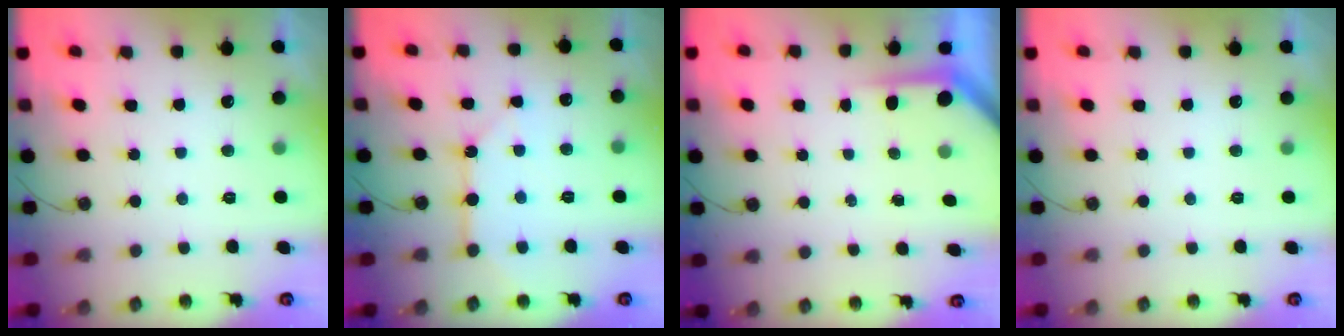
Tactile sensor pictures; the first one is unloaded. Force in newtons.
{"total": 9.5, "press": 9.4, "slide": 1.2}
{"total": 3.8, "press": 3.8, "slide": 0.4}
{"total": 0.0}